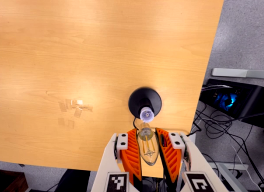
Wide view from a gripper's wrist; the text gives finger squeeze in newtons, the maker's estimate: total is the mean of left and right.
{"total": 17.9, "left": 19.3, "right": 16.5}